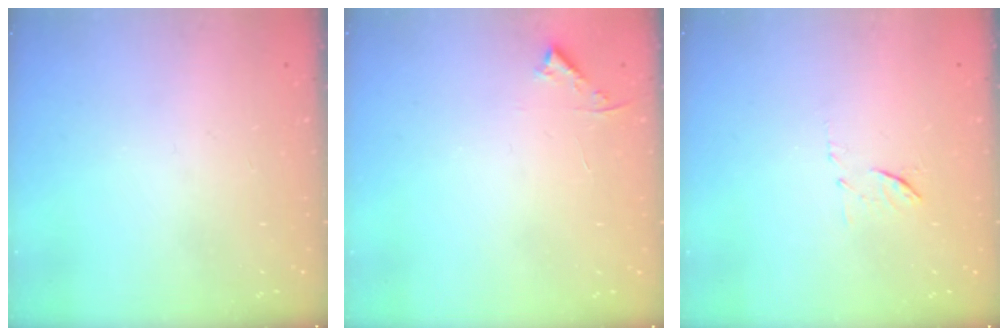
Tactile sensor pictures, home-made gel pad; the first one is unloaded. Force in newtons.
{"total": 3.1, "press": 3.0, "slide": 0.3}
{"total": 6.0, "press": 6.0, "slide": 0.6}